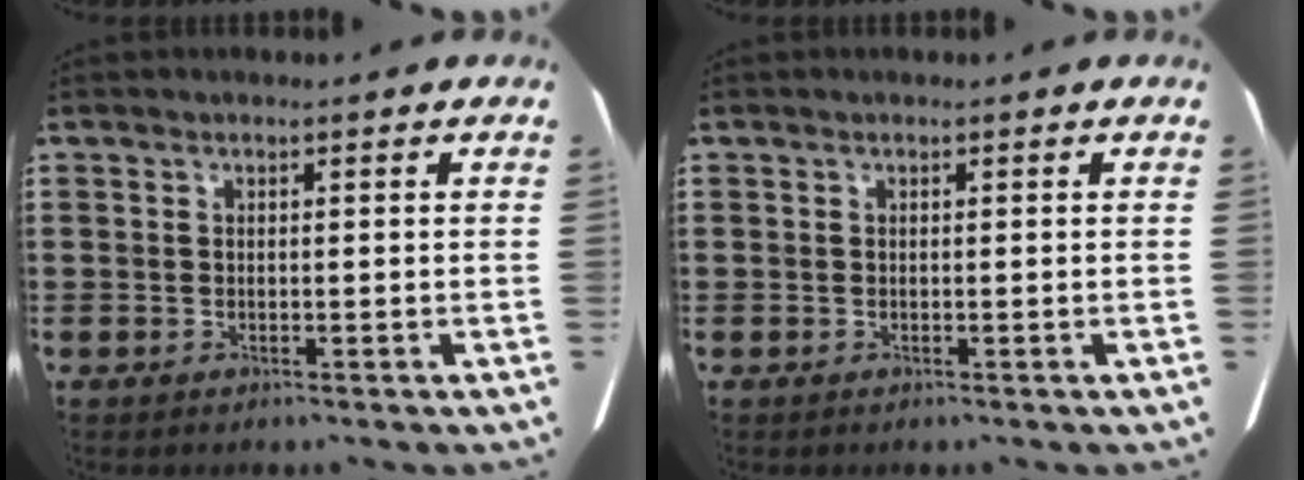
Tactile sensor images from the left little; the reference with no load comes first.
{"total": 0.0}